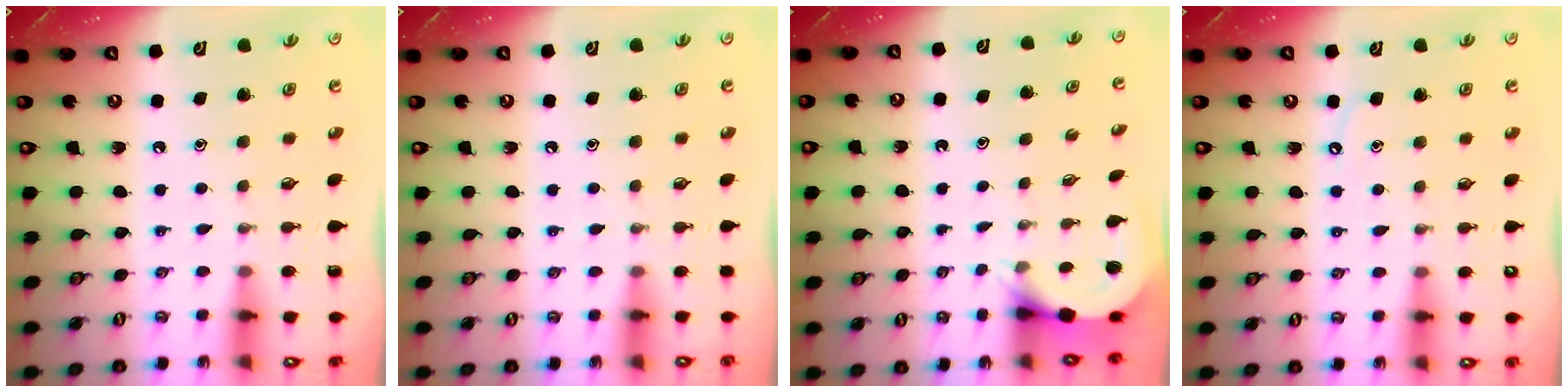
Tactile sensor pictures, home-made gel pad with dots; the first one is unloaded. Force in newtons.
{"total": 3.5, "press": 3.5, "slide": 0.6}
{"total": 3.5, "press": 3.5, "slide": 0.3}
{"total": 3.4, "press": 3.4, "slide": 0.5}